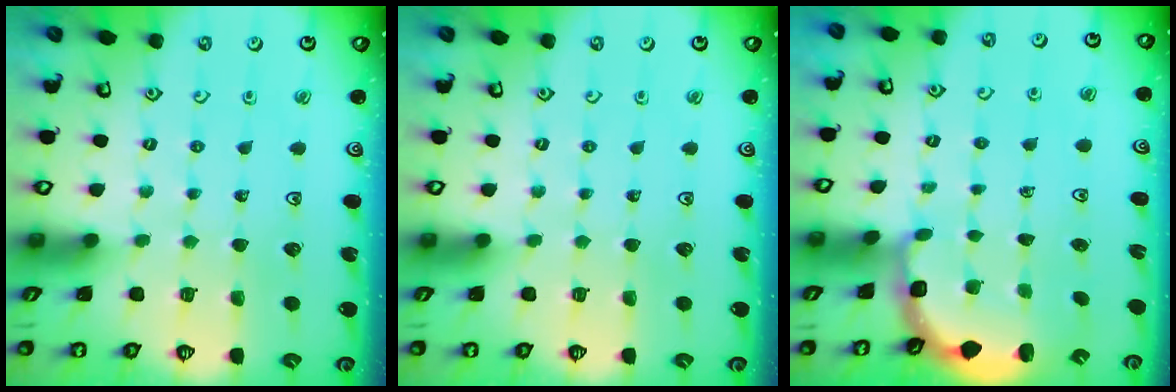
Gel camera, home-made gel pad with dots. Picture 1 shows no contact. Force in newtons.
{"total": 0.0}
{"total": 2.8, "press": 2.5, "slide": 1.4}